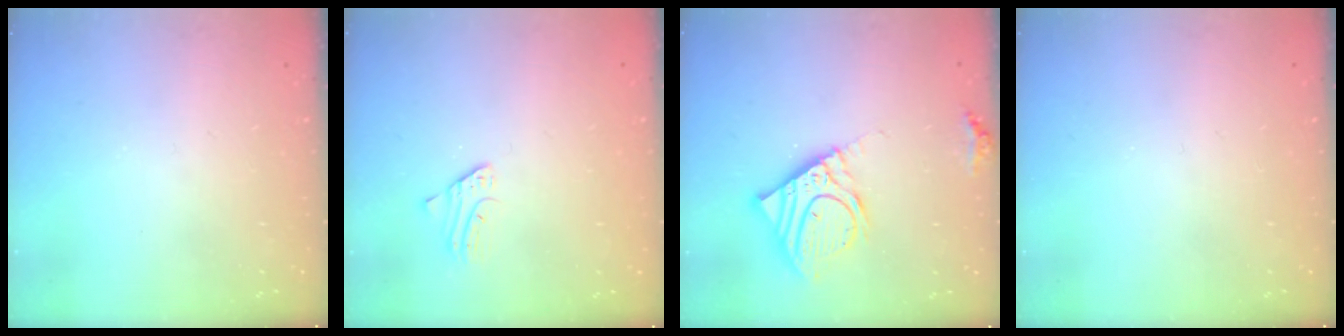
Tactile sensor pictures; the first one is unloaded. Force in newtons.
{"total": 2.0, "press": 2.0, "slide": 0.1}
{"total": 14.3, "press": 14.1, "slide": 2.5}
{"total": 0.0}